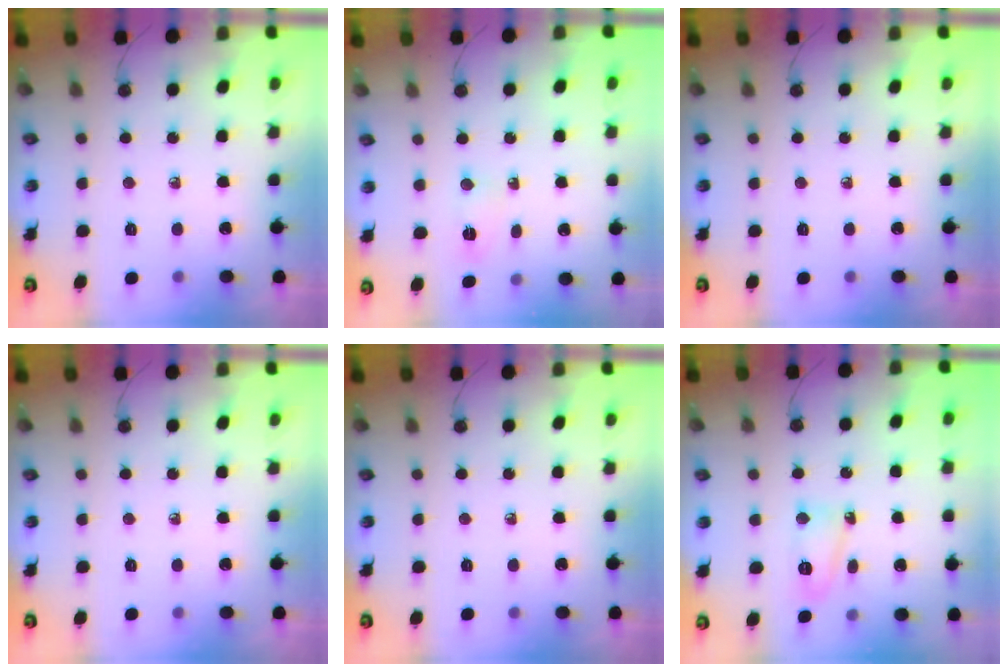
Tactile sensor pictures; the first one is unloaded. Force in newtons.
{"total": 3.1, "press": 2.9, "slide": 1.1}
{"total": 0.0}
{"total": 0.0}
{"total": 0.0}
{"total": 7.2, "press": 7.0, "slide": 1.7}